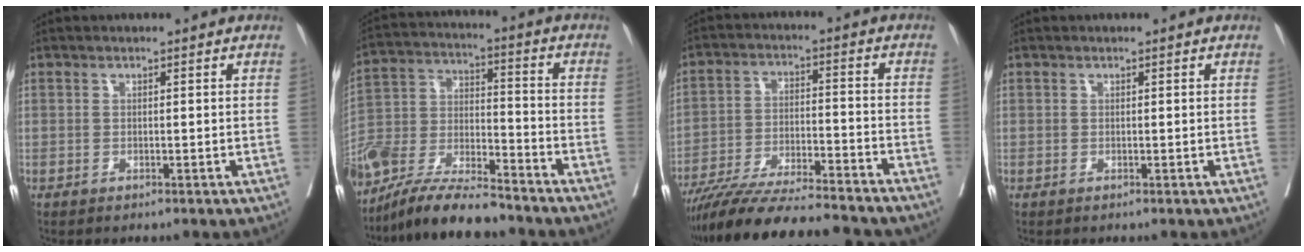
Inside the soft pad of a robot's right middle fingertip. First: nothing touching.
{"total": 16.4, "force": [-14.2, 2.6, 7.7], "torque": [-0.167, -0.010, -0.270]}
{"total": 19.7, "force": [-17.5, 1.5, 8.9], "torque": [-0.155, -0.028, -0.277]}
{"total": 0.0}